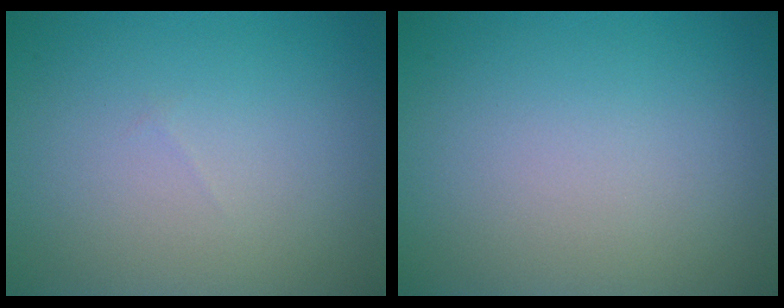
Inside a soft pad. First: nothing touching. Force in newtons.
{"total": 0.0}